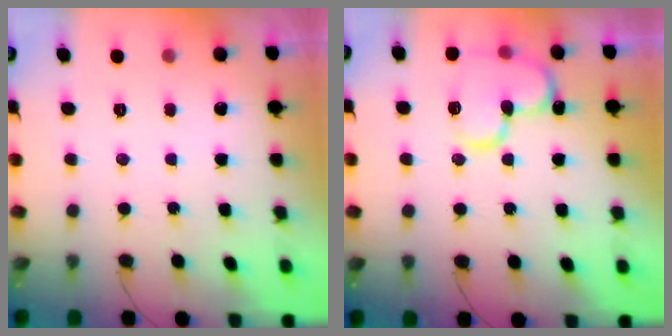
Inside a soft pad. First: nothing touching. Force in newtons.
{"total": 14.8, "press": 14.7, "slide": 2.3}